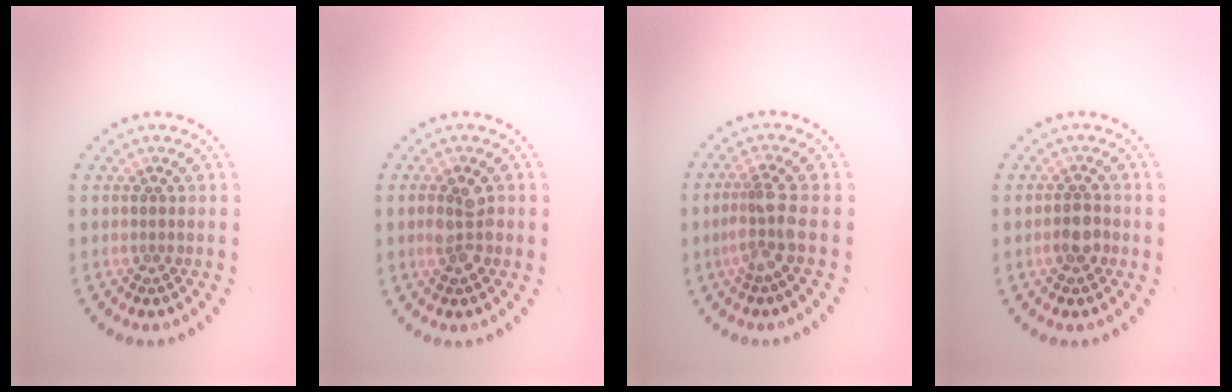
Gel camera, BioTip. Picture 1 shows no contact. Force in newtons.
{"total": 2.5, "press": 2.5, "slide": 0.5}
{"total": 2.7, "press": 1.9, "slide": 1.9}
{"total": 1.9, "press": 1.8, "slide": 0.5}